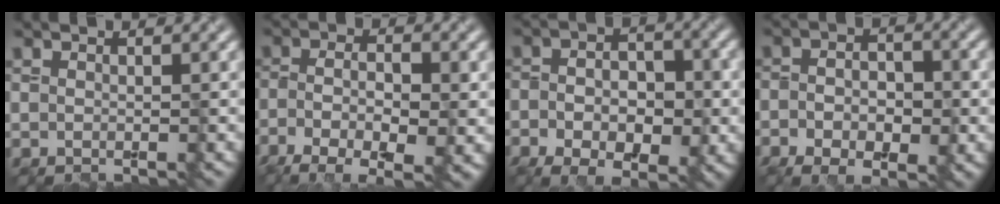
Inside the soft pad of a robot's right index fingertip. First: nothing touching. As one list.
[{"total": 7.1, "force": [-3.2, 2.1, 6.0], "torque": [-0.108, -0.006, -0.044]}, {"total": 6.8, "force": [-2.9, 3.6, 4.9], "torque": [-0.082, 0.001, -0.043]}, {"total": 5.5, "force": [-2.4, 2.7, 4.2], "torque": [-0.073, 0.000, -0.033]}]